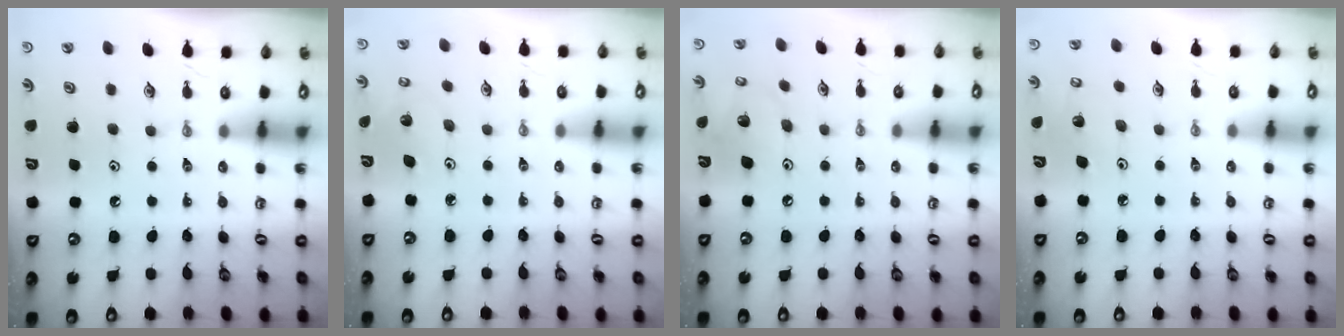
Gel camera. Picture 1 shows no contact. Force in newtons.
{"total": 3.2, "press": 3.2, "slide": 0.3}
{"total": 12.5, "press": 12.3, "slide": 2.2}
{"total": 3.0, "press": 2.6, "slide": 1.5}